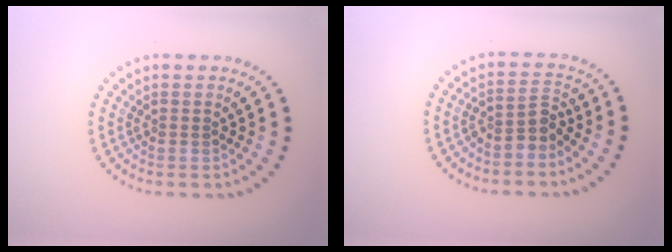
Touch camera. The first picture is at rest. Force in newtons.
{"total": 2.2, "press": 1.7, "slide": 1.3}